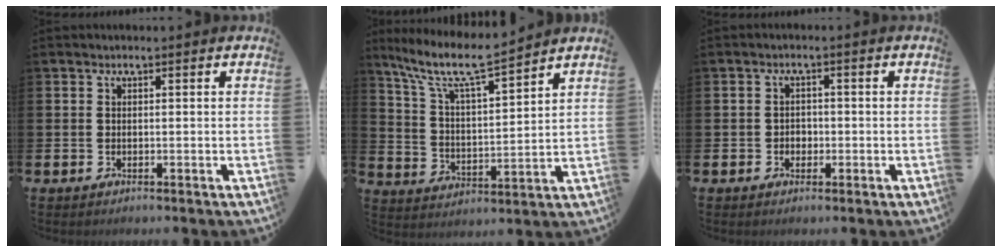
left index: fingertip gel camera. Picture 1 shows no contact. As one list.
[{"total": 9.0, "force": [7.8, 0.9, 4.3], "torque": [-0.120, -0.046, 0.132]}, {"total": 1.7, "force": [-0.5, 1.5, 0.6], "torque": [-0.006, 0.002, -0.014]}]